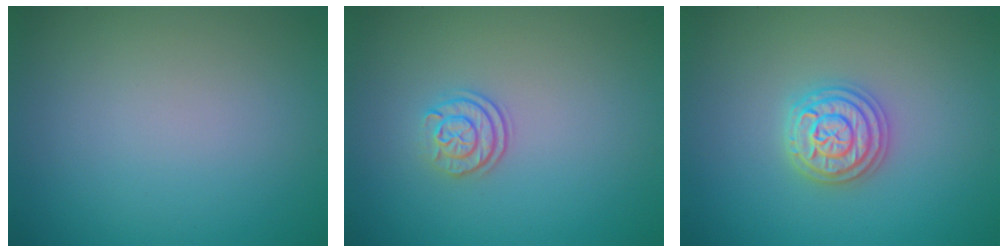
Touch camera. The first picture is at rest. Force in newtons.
{"total": 2.1, "press": 1.7, "slide": 1.3}
{"total": 3.6, "press": 3.6, "slide": 0.4}